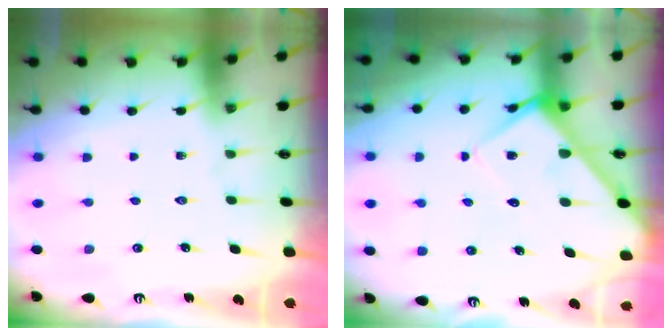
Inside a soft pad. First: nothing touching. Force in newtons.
{"total": 6.4, "press": 6.4, "slide": 0.7}